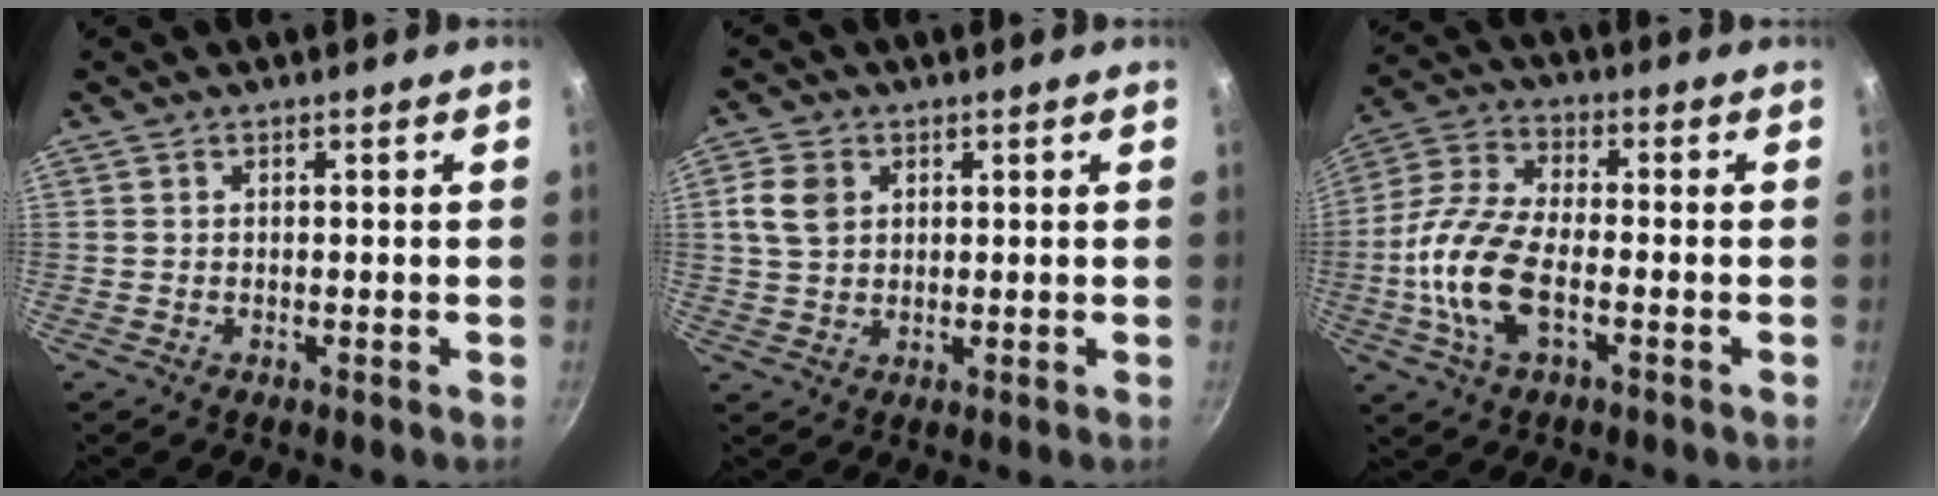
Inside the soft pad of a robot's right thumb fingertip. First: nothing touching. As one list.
[{"total": 5.8, "force": [1.6, 4.5, 3.4], "torque": [-0.054, 0.002, 0.029]}, {"total": 13.6, "force": [-3.2, 6.4, 11.7], "torque": [-0.239, 0.024, -0.078]}]